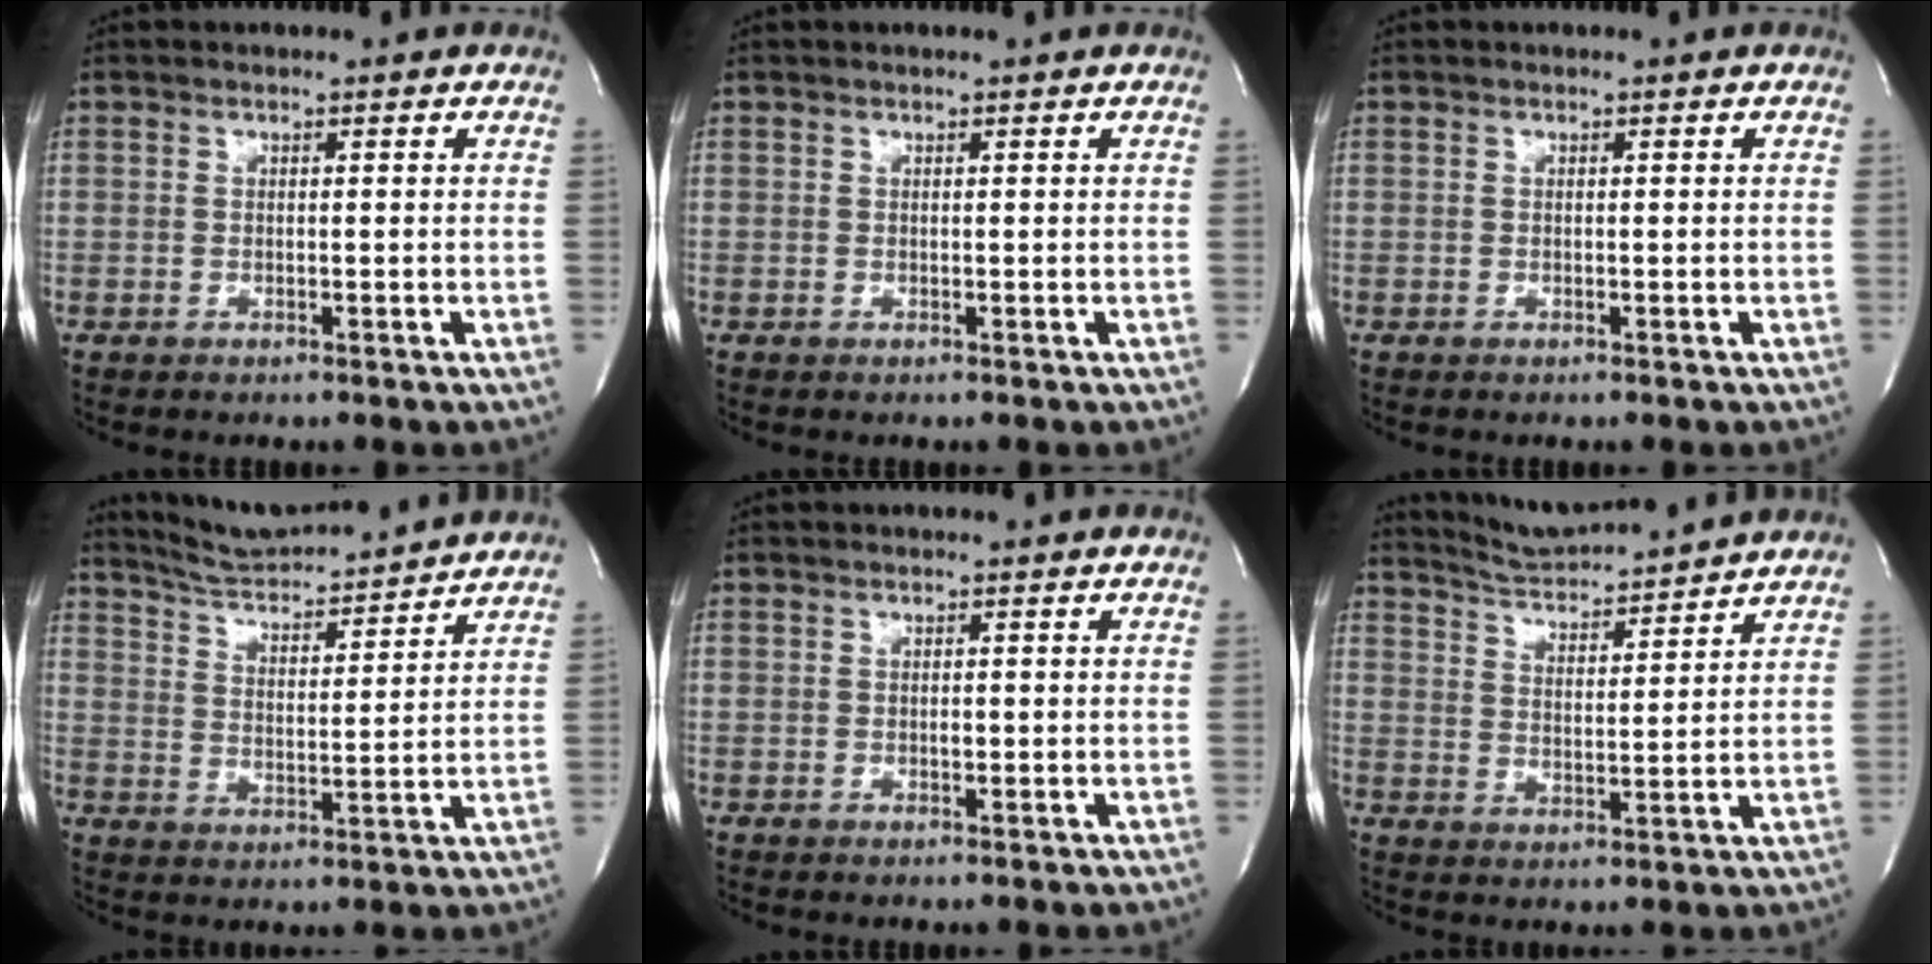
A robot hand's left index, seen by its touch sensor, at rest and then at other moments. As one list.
[{"total": 0.5, "force": [-0.5, -0.1, 0.2], "torque": [0.002, 0.003, -0.007]}, {"total": 0.0}, {"total": 12.0, "force": [11.5, 0.5, 3.5], "torque": [-0.062, 0.004, 0.179]}, {"total": 0.6, "force": [-0.3, 0.3, 0.4], "torque": [-0.013, -0.003, -0.006]}, {"total": 9.1, "force": [8.8, -0.3, 2.4], "torque": [-0.050, 0.008, 0.146]}]